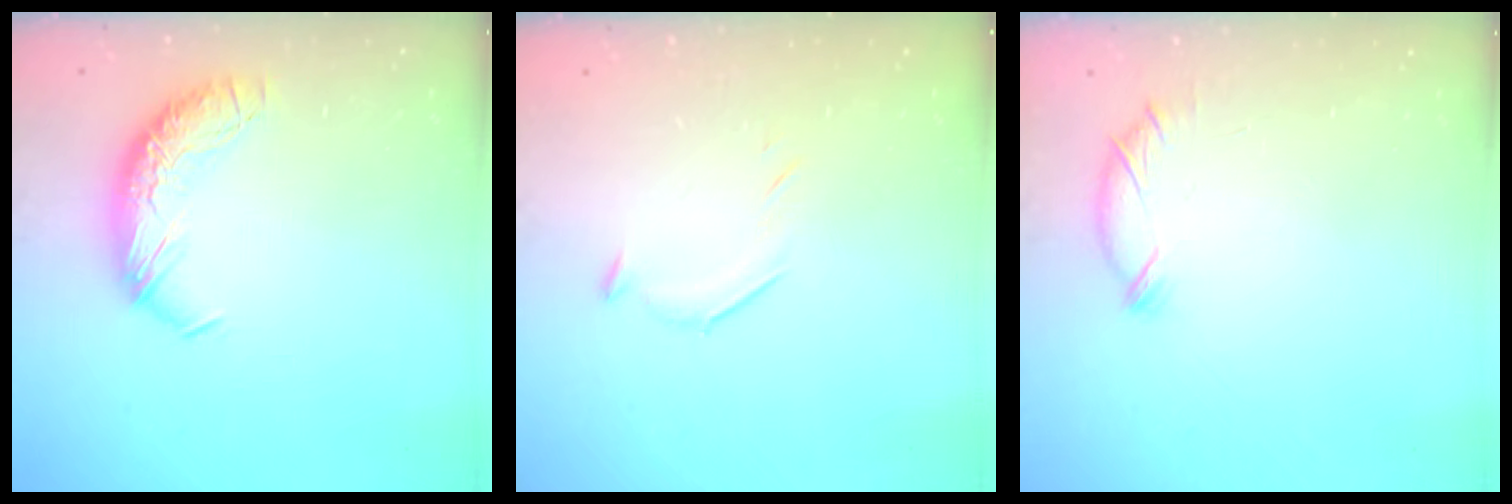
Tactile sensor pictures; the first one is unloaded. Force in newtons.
{"total": 6.5, "press": 6.5, "slide": 1.0}
{"total": 5.9, "press": 5.8, "slide": 0.7}